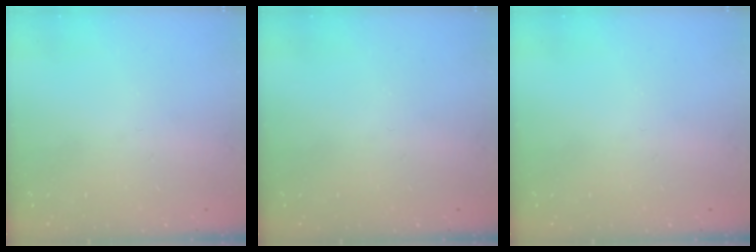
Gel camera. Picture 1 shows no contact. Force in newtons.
{"total": 0.0}
{"total": 0.0}